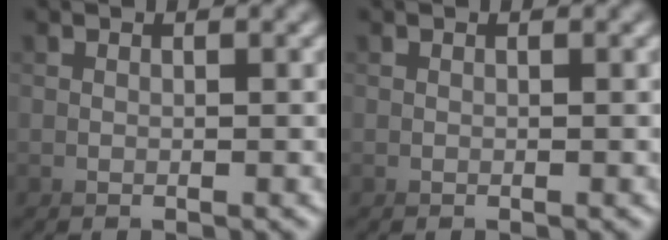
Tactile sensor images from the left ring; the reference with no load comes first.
{"total": 0.0}